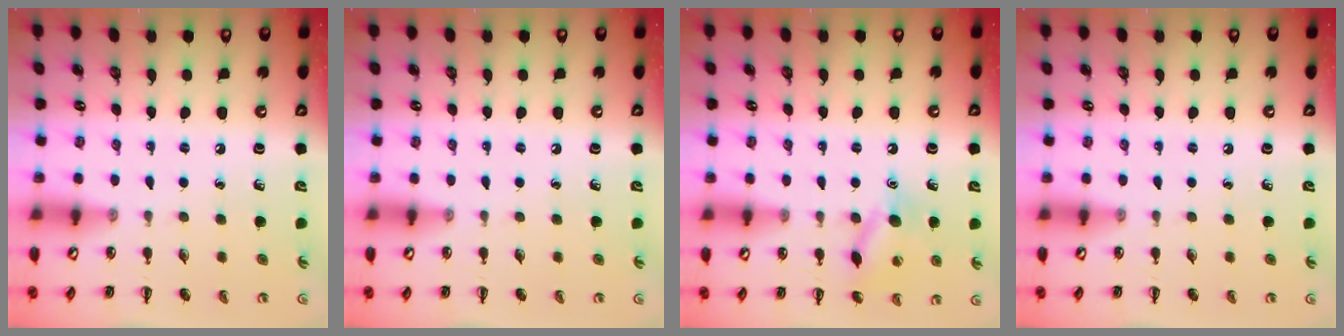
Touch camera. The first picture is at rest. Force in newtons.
{"total": 0.0}
{"total": 11.0, "press": 10.9, "slide": 1.5}
{"total": 0.0}